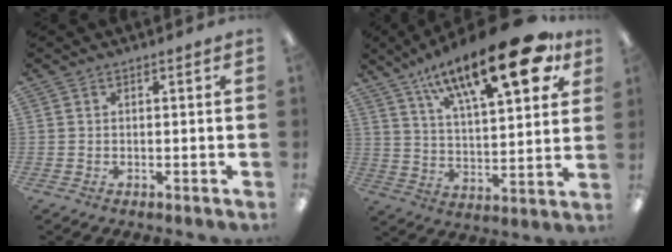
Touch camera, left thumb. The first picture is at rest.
{"total": 23.9, "force": [15.0, 8.4, 16.6], "torque": [-0.246, -0.082, 0.241]}